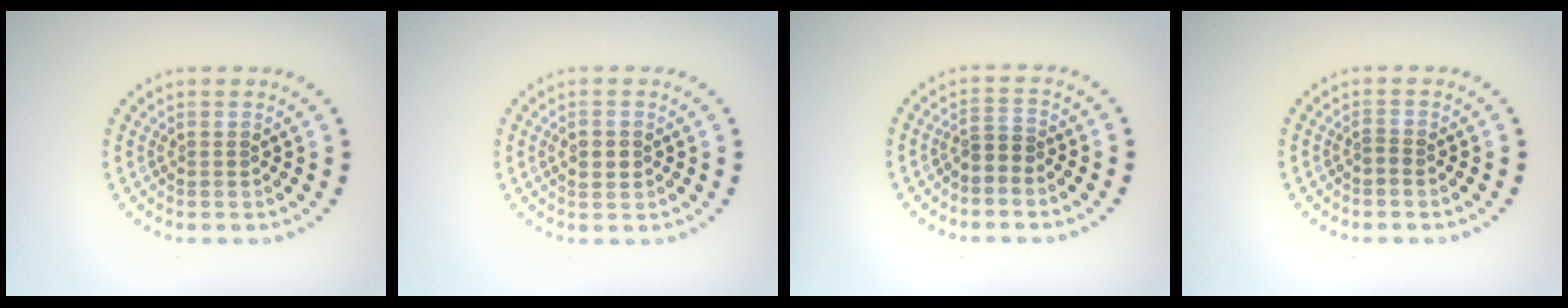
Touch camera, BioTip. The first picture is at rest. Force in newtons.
{"total": 2.0, "press": 2.0, "slide": 0.1}
{"total": 1.8, "press": 1.4, "slide": 1.1}
{"total": 0.6, "press": 0.3, "slide": 0.5}